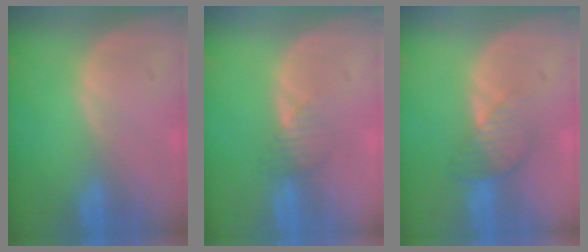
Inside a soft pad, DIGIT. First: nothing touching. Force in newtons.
{"total": 2.1, "press": 2.1, "slide": 0.2}
{"total": 4.3, "press": 3.7, "slide": 2.1}